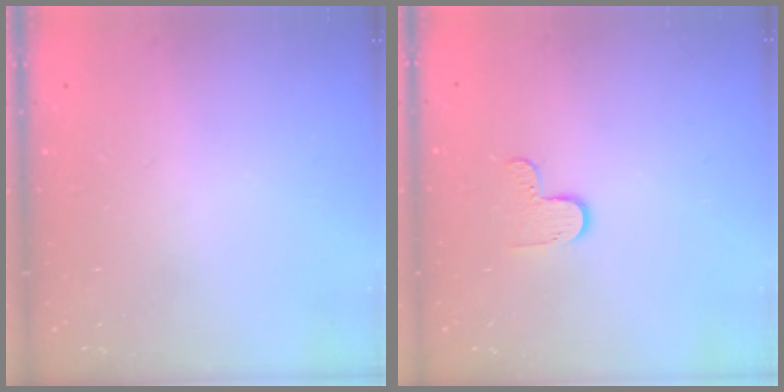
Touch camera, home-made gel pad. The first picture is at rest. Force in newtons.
{"total": 4.7, "press": 4.7, "slide": 0.4}